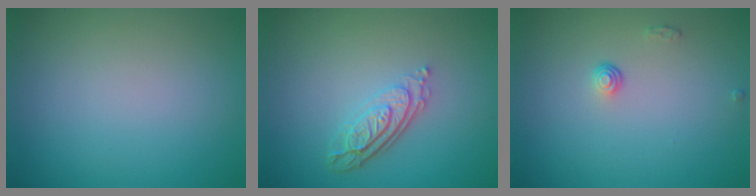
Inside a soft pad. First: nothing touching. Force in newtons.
{"total": 3.7, "press": 2.7, "slide": 2.5}
{"total": 1.0, "press": 0.7, "slide": 0.8}